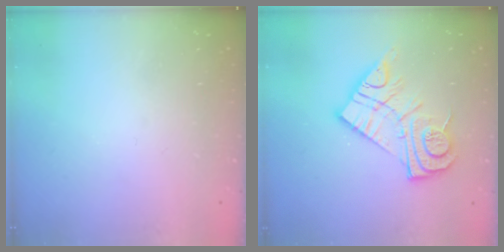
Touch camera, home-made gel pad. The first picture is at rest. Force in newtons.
{"total": 16.0, "press": 16.0, "slide": 1.3}